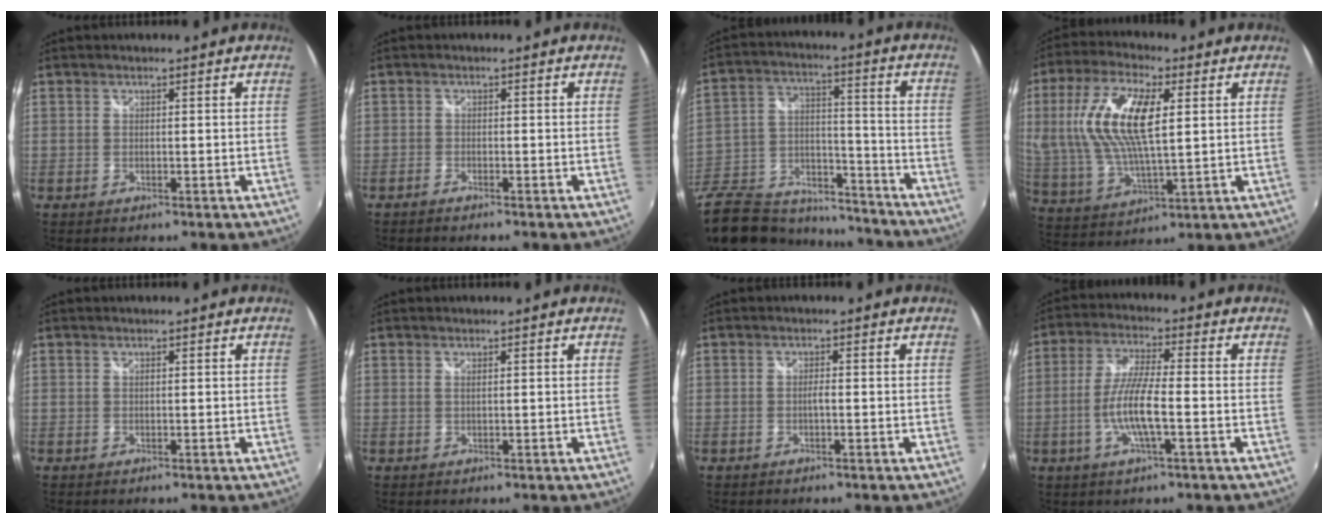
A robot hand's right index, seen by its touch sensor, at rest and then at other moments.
{"total": 1.2, "force": [-1.1, 0.2, 0.4], "torque": [-0.016, -0.005, -0.024]}
{"total": 25.2, "force": [-15.9, 14.7, 12.8], "torque": [-0.302, 0.018, -0.228]}
{"total": 16.7, "force": [4.2, 6.4, 14.8], "torque": [-0.294, 0.008, 0.086]}
{"total": 0.0}
{"total": 0.6, "force": [0.3, -0.1, 0.5], "torque": [-0.010, 0.000, 0.006]}
{"total": 1.0, "force": [-0.4, 0.0, 0.9], "torque": [-0.016, 0.002, -0.008]}
{"total": 8.7, "force": [-2.4, 1.1, 8.3], "torque": [-0.170, -0.004, -0.048]}